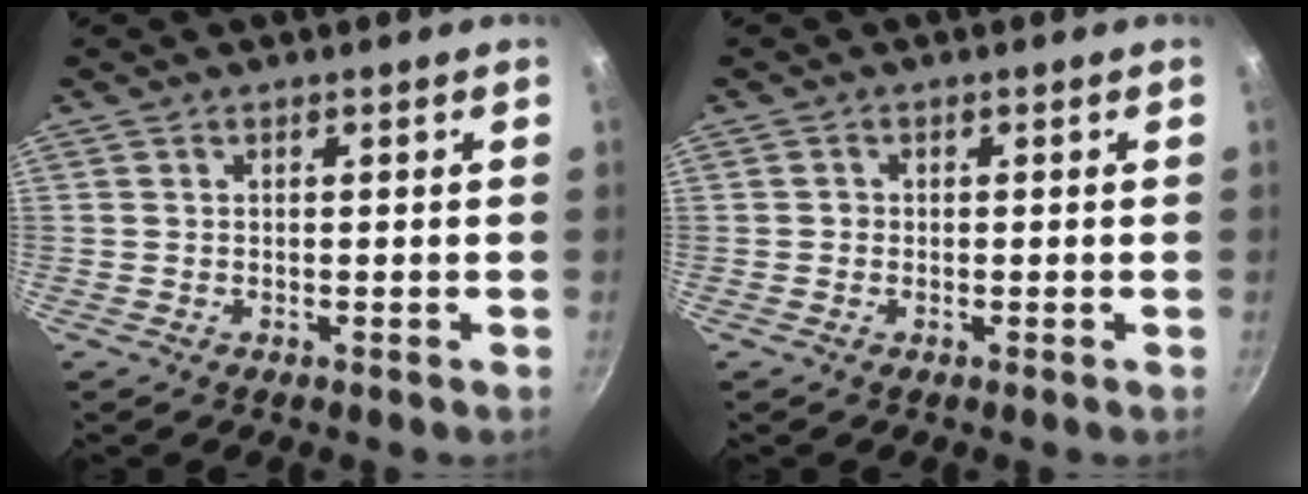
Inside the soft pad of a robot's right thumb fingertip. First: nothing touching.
{"total": 0.8, "force": [-0.1, 0.8, 0.2], "torque": [-0.001, 0.003, -0.004]}